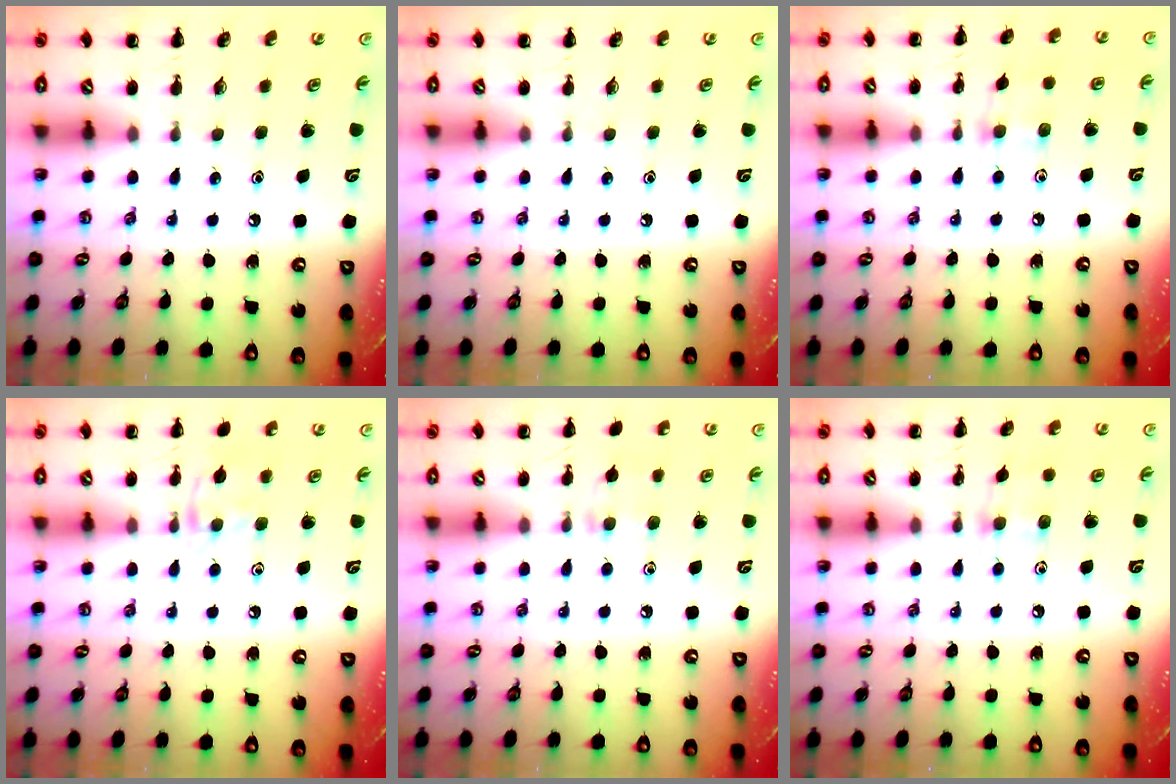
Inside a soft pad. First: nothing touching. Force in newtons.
{"total": 0.0}
{"total": 5.6, "press": 5.5, "slide": 1.1}
{"total": 8.5, "press": 8.4, "slide": 1.2}
{"total": 6.6, "press": 6.3, "slide": 2.2}
{"total": 5.6, "press": 5.5, "slide": 1.1}